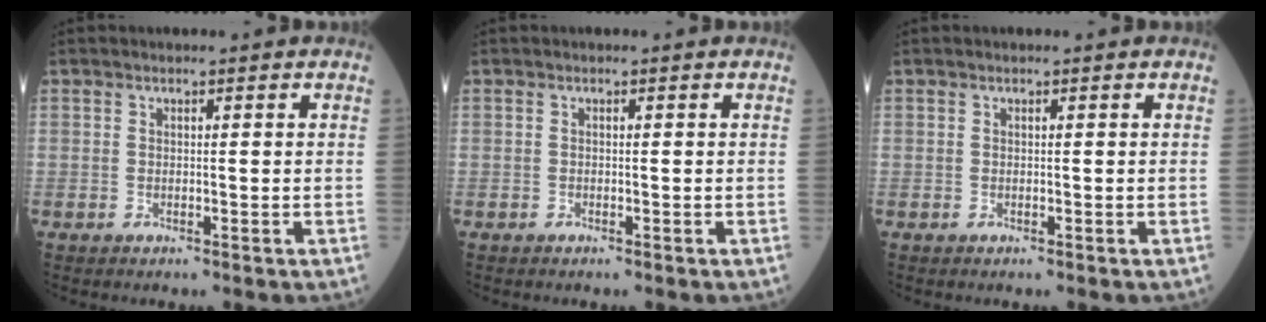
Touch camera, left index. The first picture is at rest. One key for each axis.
{"total": 0.0}
{"total": 0.0}